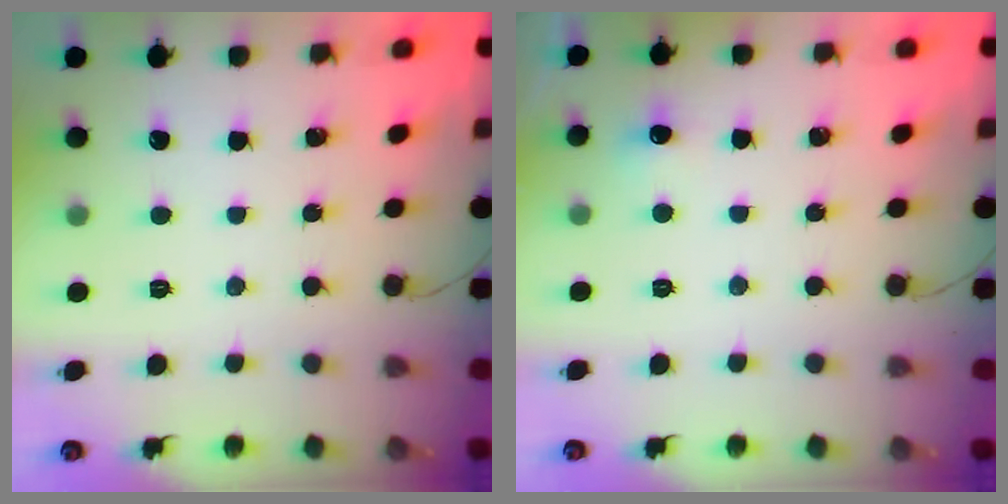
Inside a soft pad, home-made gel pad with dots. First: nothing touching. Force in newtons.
{"total": 4.3, "press": 4.1, "slide": 1.3}